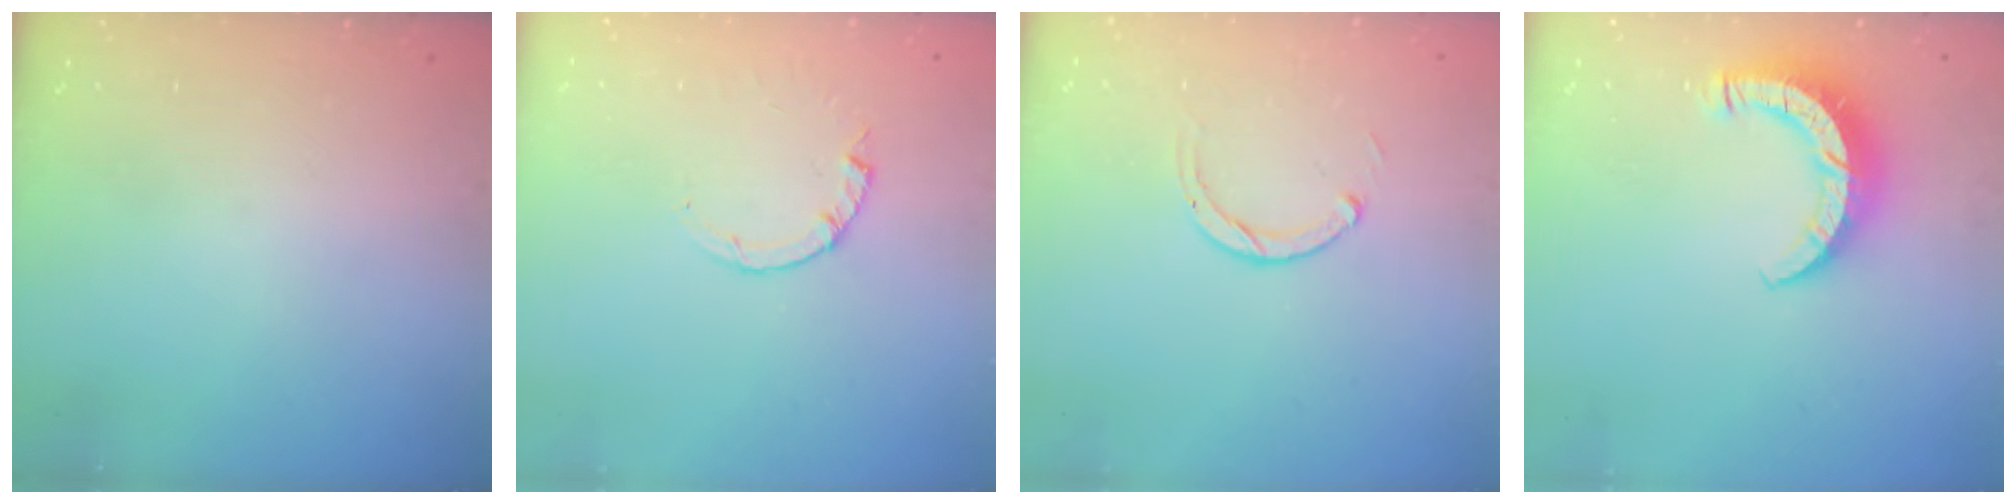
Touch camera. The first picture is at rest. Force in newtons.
{"total": 0.9, "press": 0.8, "slide": 0.2}
{"total": 2.3, "press": 2.3, "slide": 0.3}
{"total": 9.0, "press": 8.9, "slide": 1.0}